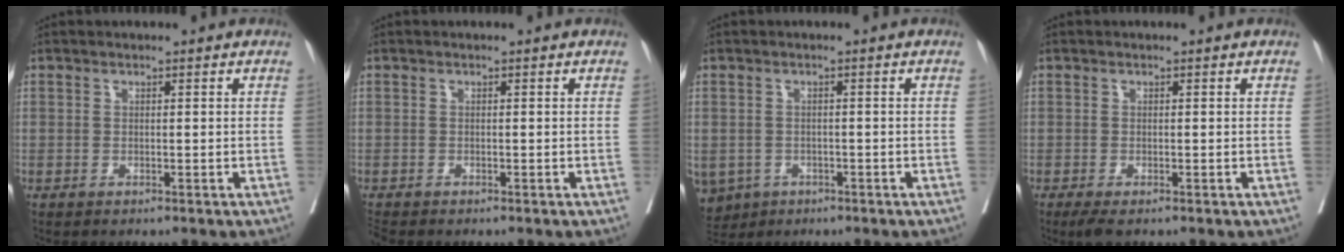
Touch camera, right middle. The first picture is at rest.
{"total": 0.9, "force": [-0.9, 0.0, 0.0], "torque": [-0.004, -0.006, -0.018]}
{"total": 7.9, "force": [-3.8, 6.5, 2.5], "torque": [-0.072, -0.002, -0.053]}
{"total": 2.0, "force": [-1.4, 0.5, 1.4], "torque": [-0.023, -0.007, -0.022]}